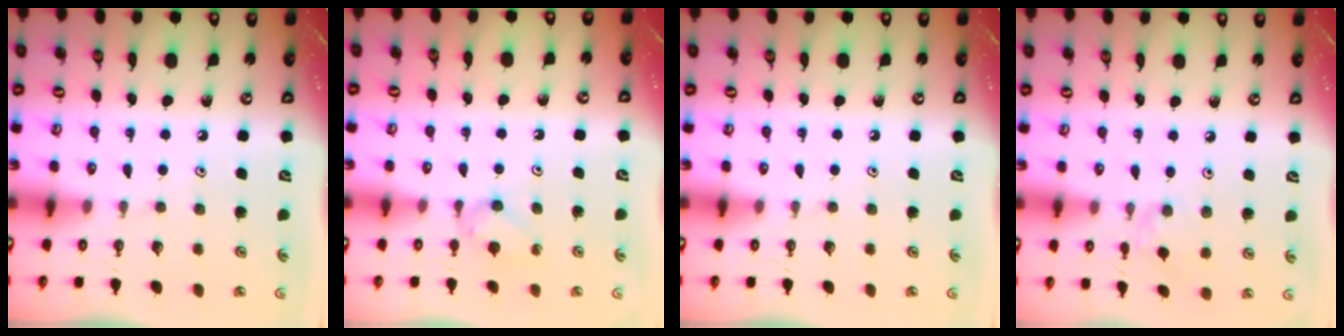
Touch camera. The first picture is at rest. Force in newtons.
{"total": 6.0, "press": 6.0, "slide": 0.9}
{"total": 0.0}
{"total": 1.3, "press": 1.3, "slide": 0.4}